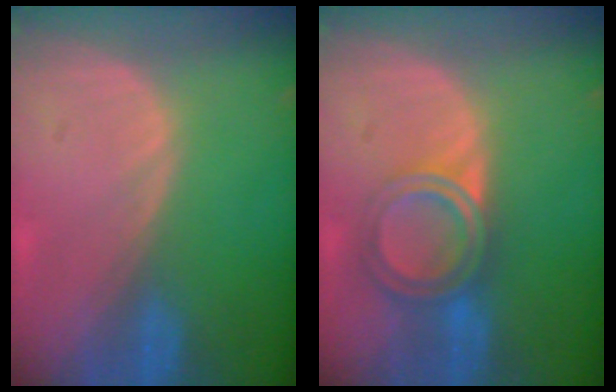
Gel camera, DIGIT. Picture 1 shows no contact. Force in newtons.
{"total": 6.4, "press": 5.4, "slide": 3.3}